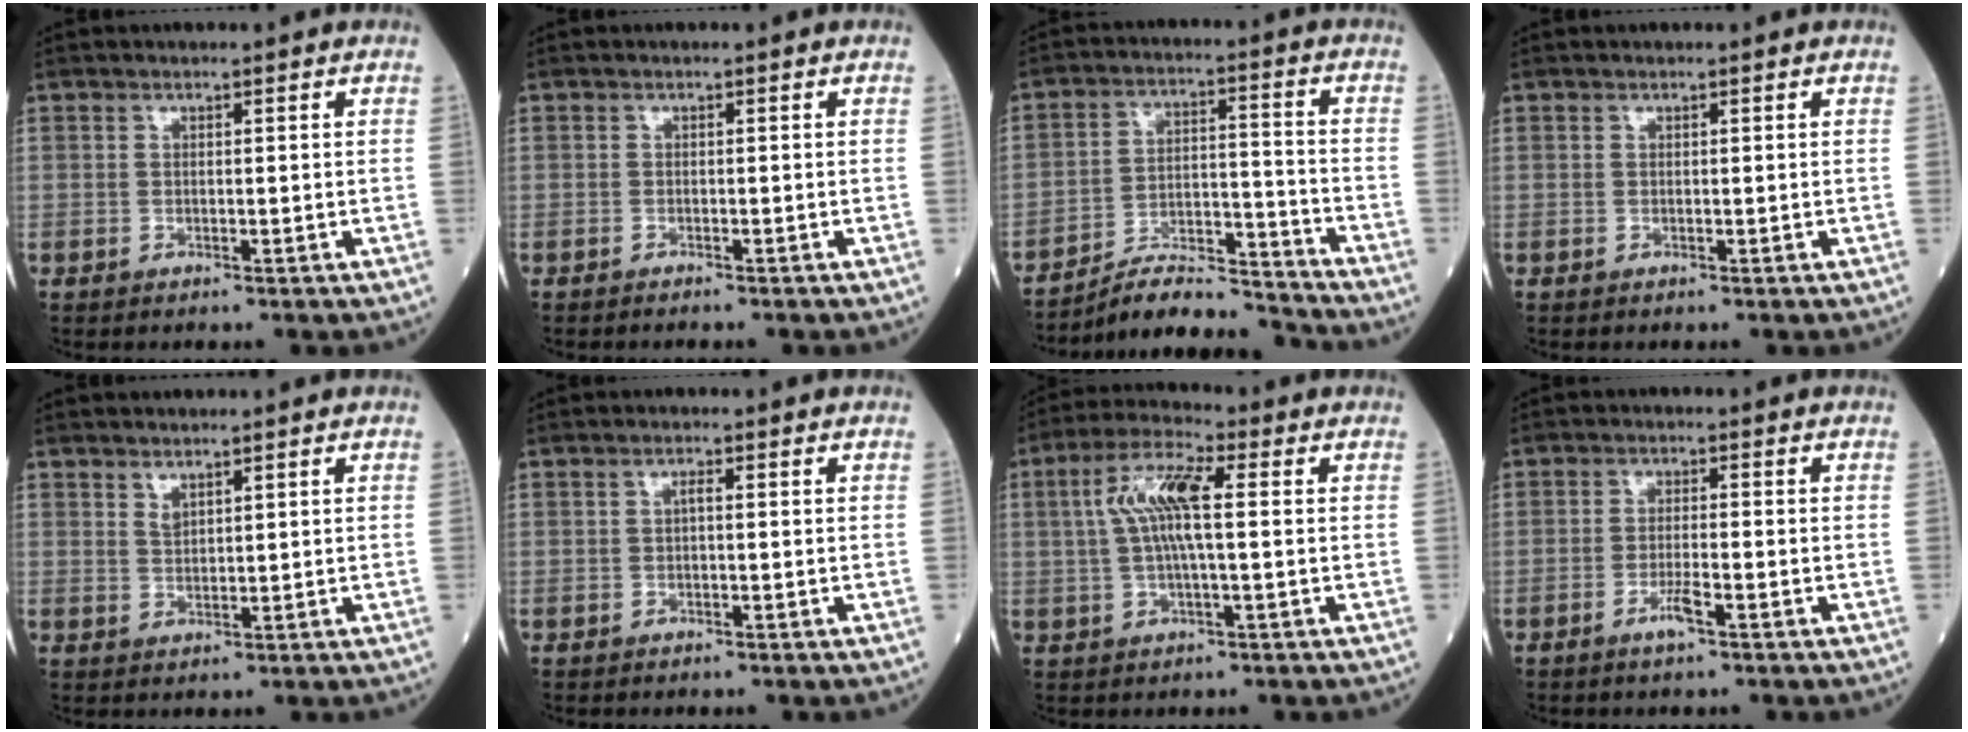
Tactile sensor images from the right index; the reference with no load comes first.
{"total": 1.4, "force": [-1.3, 0.0, 0.5], "torque": [-0.009, 0.000, -0.016]}
{"total": 10.5, "force": [-10.4, 0.0, 1.2], "torque": [-0.018, 0.034, -0.183]}
{"total": 0.0}
{"total": 1.6, "force": [1.4, 0.4, 0.7], "torque": [-0.014, -0.002, 0.032]}
{"total": 0.9, "force": [0.0, 0.1, 0.9], "torque": [-0.016, 0.002, -0.001]}
{"total": 8.0, "force": [1.2, 1.4, 7.8], "torque": [-0.166, 0.020, 0.022]}
{"total": 2.6, "force": [-1.4, 0.1, 2.2], "torque": [-0.047, -0.002, -0.026]}